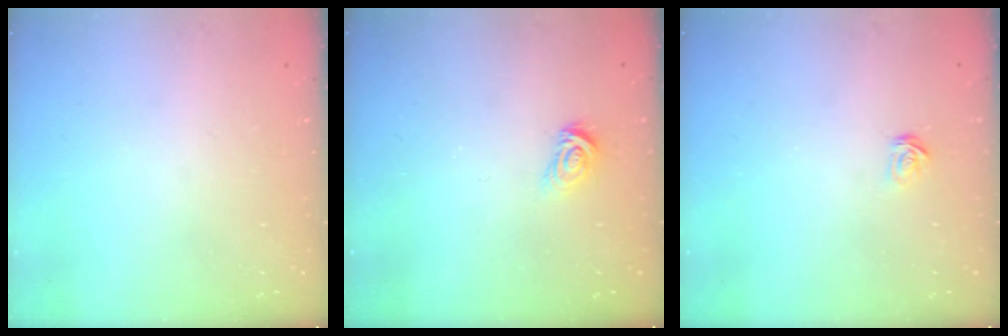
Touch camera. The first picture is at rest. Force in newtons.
{"total": 3.4, "press": 3.3, "slide": 0.5}
{"total": 2.5, "press": 2.5, "slide": 0.2}